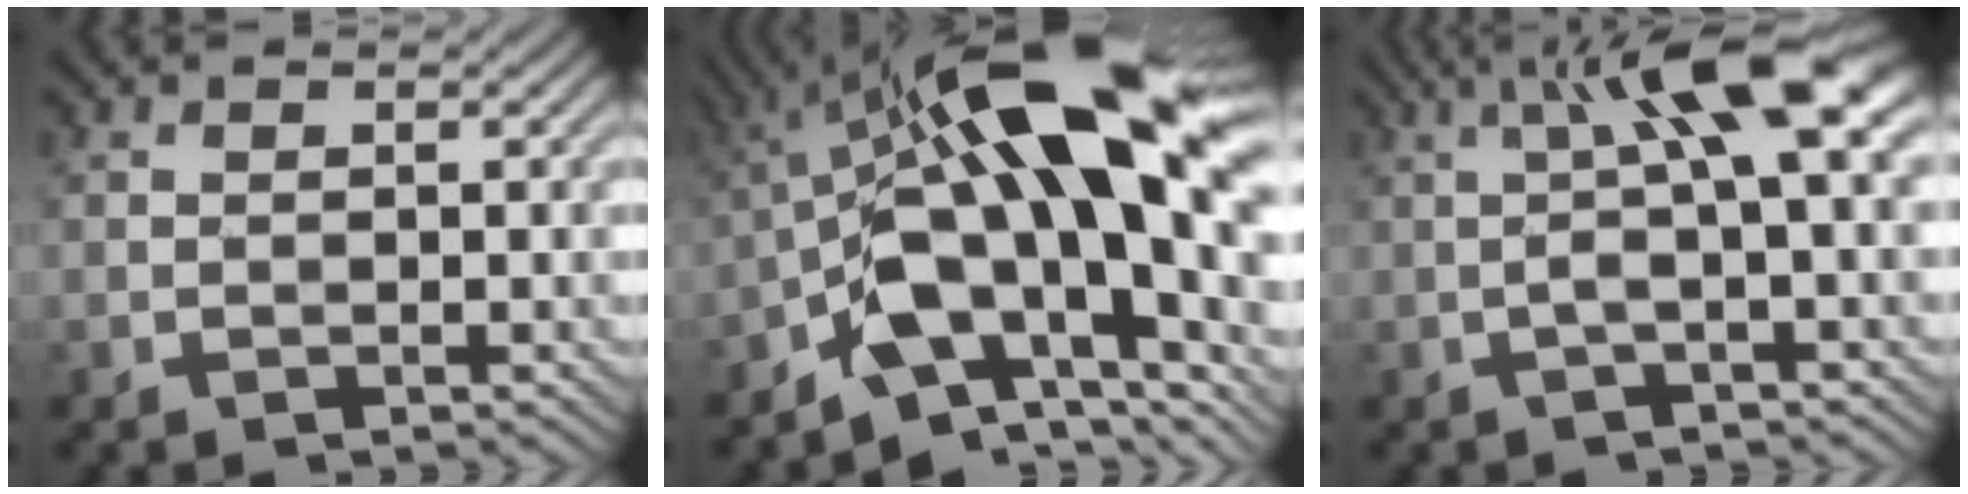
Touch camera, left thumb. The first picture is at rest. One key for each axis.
{"total": 18.9, "fx": -0.3, "fy": 8.7, "fz": 16.7, "tx": -0.267, "ty": 0.019, "tz": -0.016}
{"total": 9.8, "fx": 1.7, "fy": 1.8, "fz": 9.4, "tx": -0.158, "ty": 0.028, "tz": 0.019}